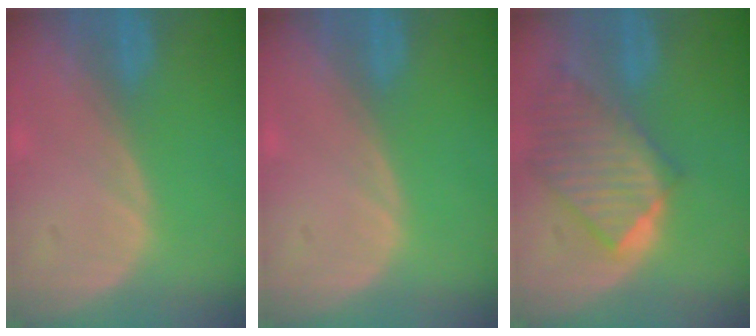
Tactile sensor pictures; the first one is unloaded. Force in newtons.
{"total": 0.0}
{"total": 9.8, "press": 8.5, "slide": 4.8}